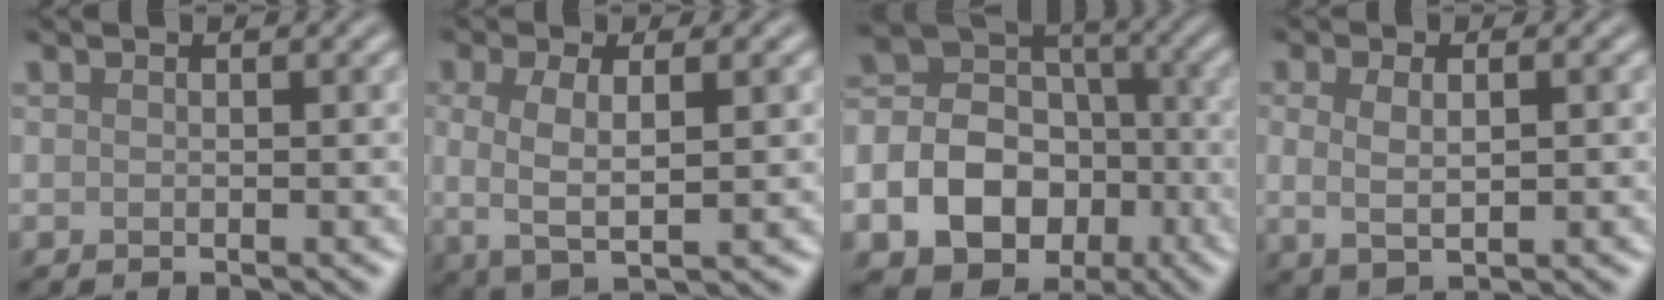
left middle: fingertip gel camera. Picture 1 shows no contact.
{"total": 4.1, "force": [0.0, 1.4, 3.9], "torque": [-0.080, -0.002, -0.001]}
{"total": 15.3, "force": [-5.8, 12.5, 6.8], "torque": [-0.155, -0.021, -0.107]}
{"total": 2.9, "force": [0.2, 1.2, 2.7], "torque": [-0.053, -0.003, 0.006]}